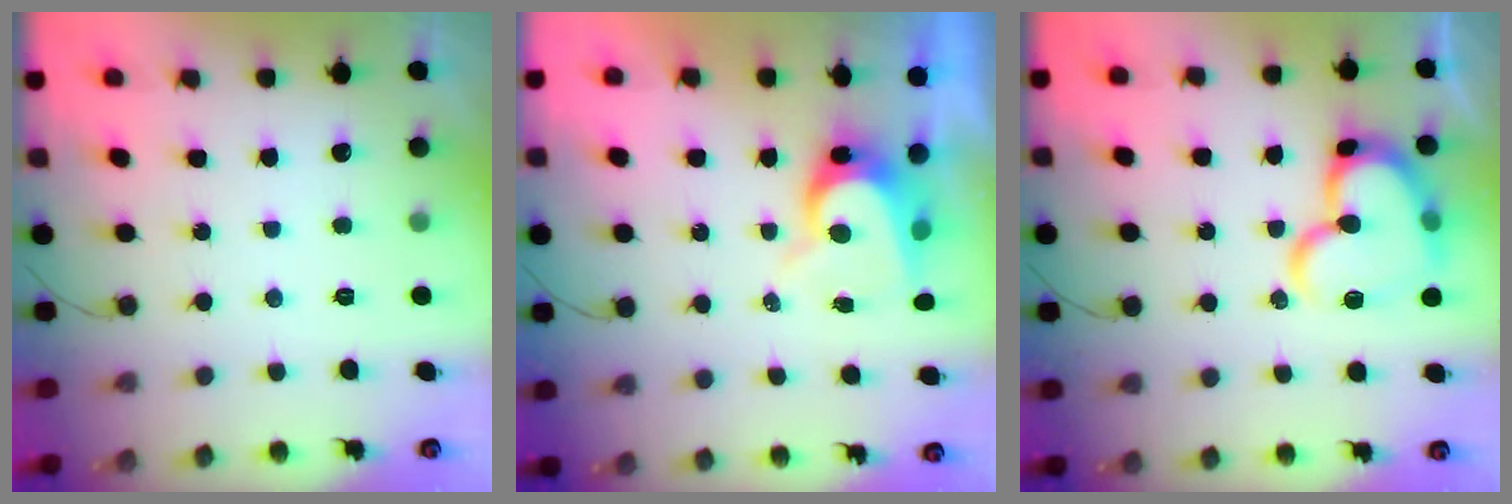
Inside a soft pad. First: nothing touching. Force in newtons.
{"total": 8.3, "press": 8.2, "slide": 0.6}
{"total": 18.1, "press": 18.0, "slide": 1.8}